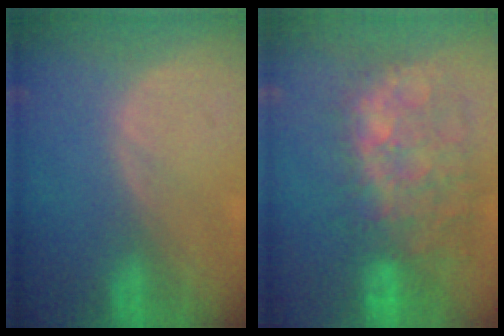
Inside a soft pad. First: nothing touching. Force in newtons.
{"total": 11.7, "press": 10.8, "slide": 4.4}